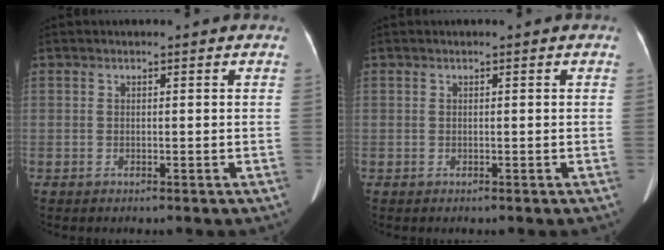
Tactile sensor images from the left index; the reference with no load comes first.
{"total": 0.0}